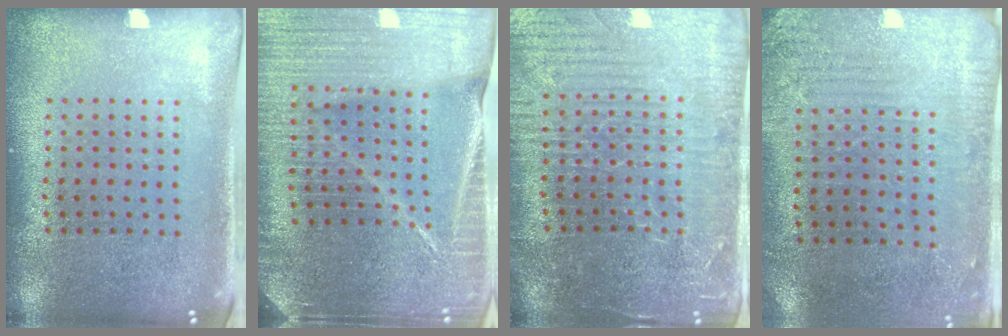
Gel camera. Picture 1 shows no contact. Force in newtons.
{"total": 5.1, "press": 4.6, "slide": 2.2}
{"total": 4.2, "press": 3.9, "slide": 1.5}
{"total": 2.9, "press": 2.4, "slide": 1.6}